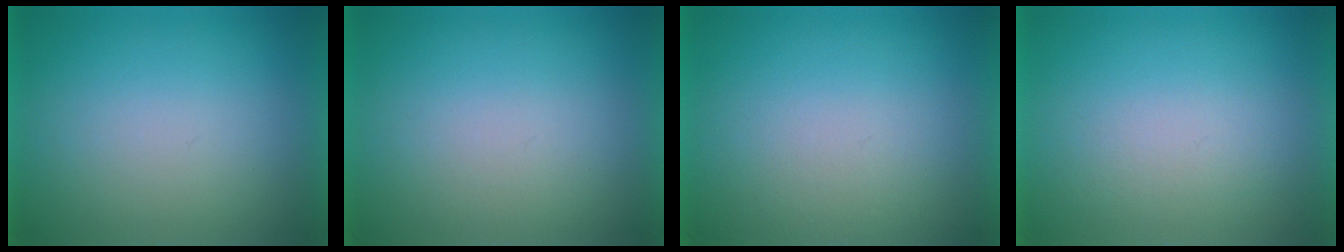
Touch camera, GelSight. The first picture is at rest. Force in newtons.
{"total": 1.2}
{"total": 1.3}
{"total": 1.4}